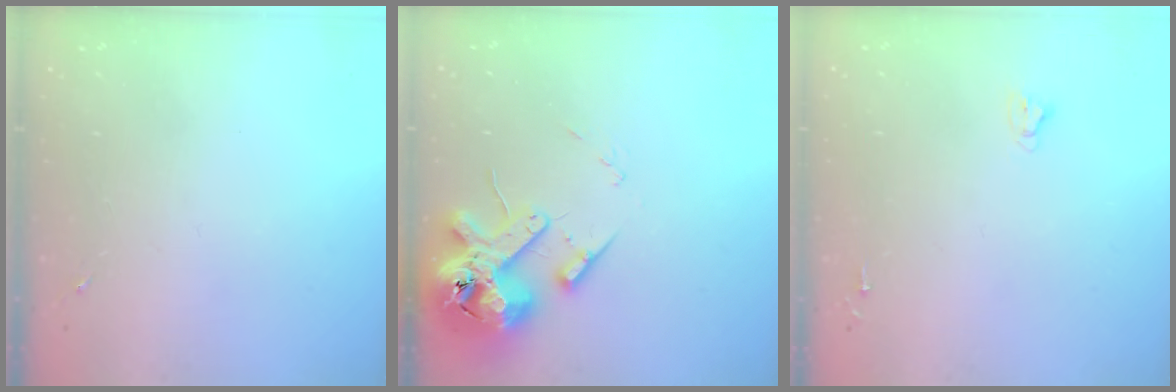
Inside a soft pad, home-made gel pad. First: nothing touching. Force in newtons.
{"total": 15.8, "press": 15.5, "slide": 2.8}
{"total": 2.7, "press": 2.7, "slide": 0.2}